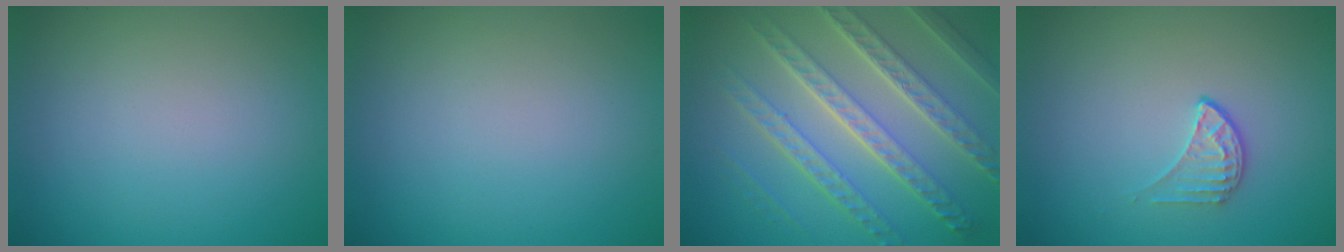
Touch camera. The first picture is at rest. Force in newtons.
{"total": 0.0}
{"total": 8.2, "press": 5.9, "slide": 5.7}
{"total": 1.6, "press": 1.0, "slide": 1.2}